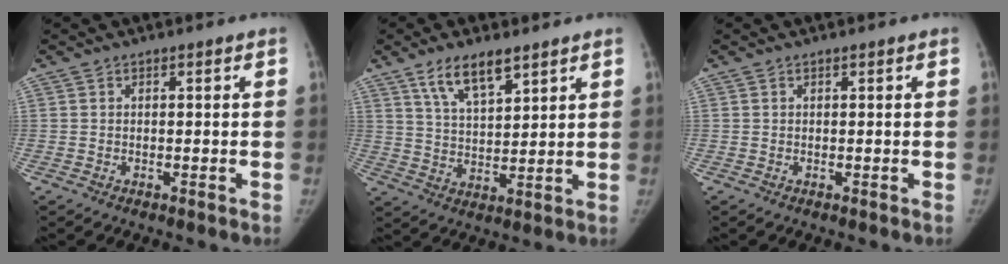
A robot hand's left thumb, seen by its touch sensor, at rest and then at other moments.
{"total": 9.0, "force": [5.9, 3.3, 5.9], "torque": [-0.093, -0.031, 0.115]}
{"total": 0.0}